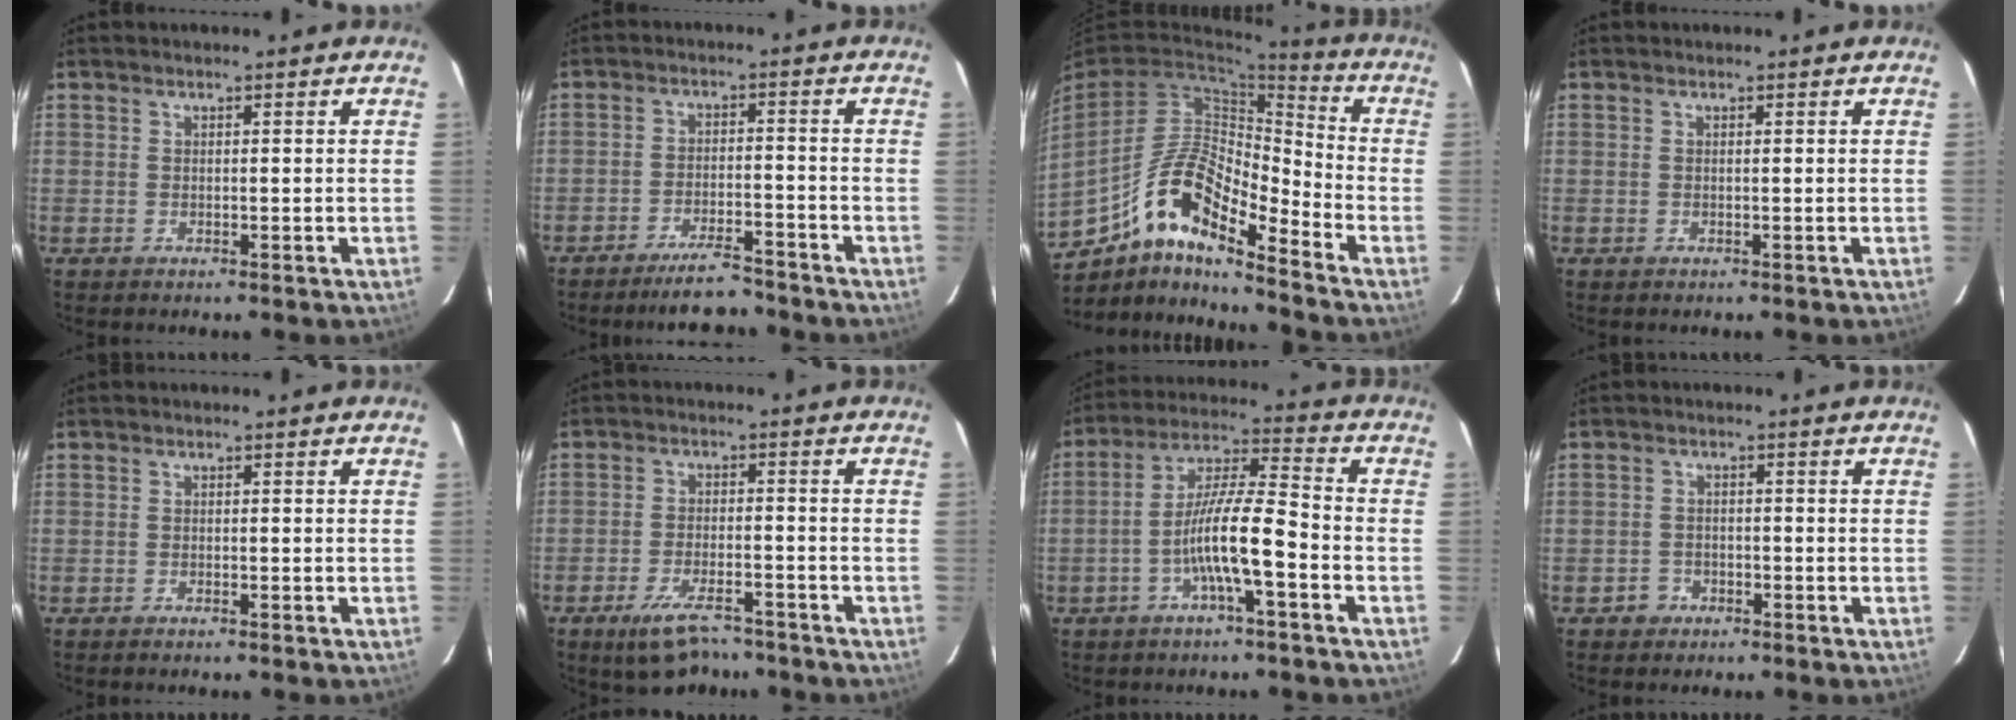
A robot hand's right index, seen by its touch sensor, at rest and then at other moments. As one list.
[{"total": 6.4, "force": [-5.8, 0.8, 2.6], "torque": [-0.042, -0.011, -0.101]}, {"total": 15.0, "force": [-10.3, 3.5, 10.4], "torque": [-0.196, 0.024, -0.186]}, {"total": 0.0}, {"total": 1.0, "force": [-0.9, 0.1, 0.5], "torque": [-0.010, -0.002, -0.010]}, {"total": 7.8, "force": [-5.9, 2.6, 4.3], "torque": [-0.082, -0.008, -0.097]}, {"total": 10.1, "force": [-3.6, 0.8, 9.4], "torque": [-0.178, 0.016, -0.066]}, {"total": 2.3, "force": [-1.3, 1.9, 0.0], "torque": [0.001, 0.010, -0.026]}]